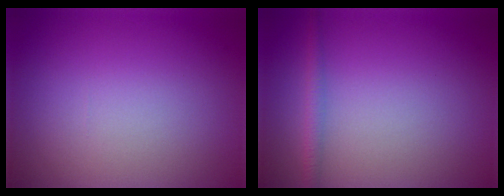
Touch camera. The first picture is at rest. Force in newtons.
{"total": 1.4, "press": 1.4, "slide": 0.1}